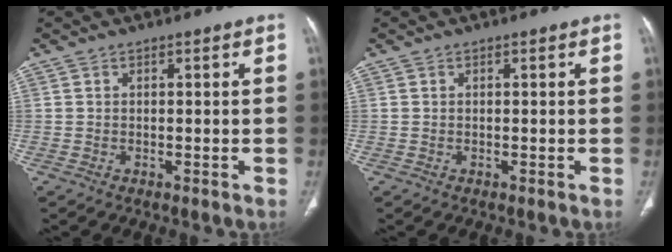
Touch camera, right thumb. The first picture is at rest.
{"total": 0.0}